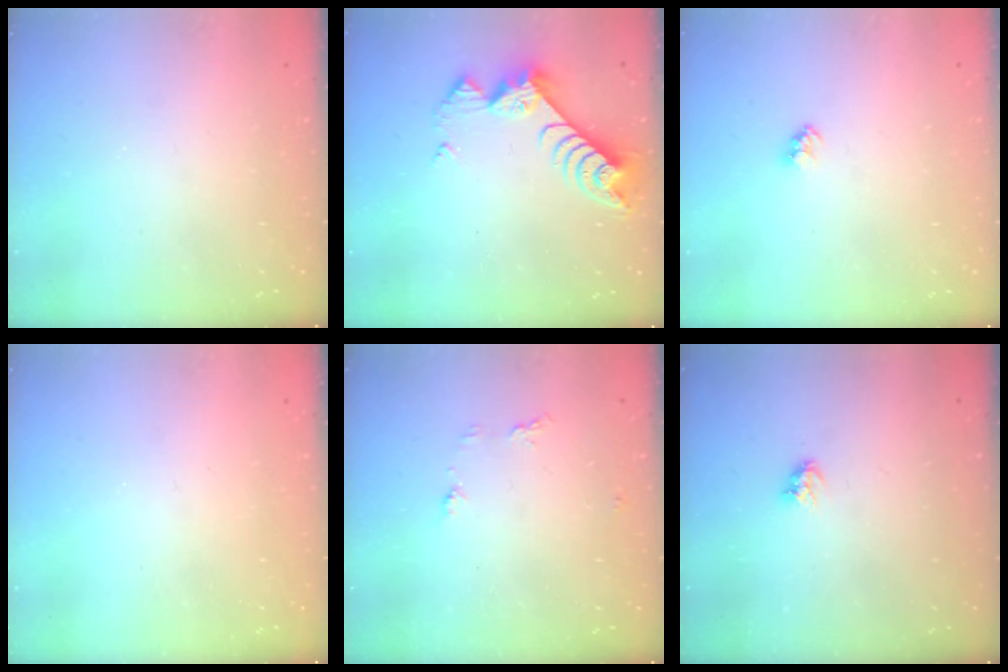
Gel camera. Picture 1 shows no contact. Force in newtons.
{"total": 9.0, "press": 9.0, "slide": 0.6}
{"total": 2.5, "press": 2.5, "slide": 0.1}
{"total": 0.0}
{"total": 4.8, "press": 4.7, "slide": 0.5}
{"total": 3.4, "press": 3.4, "slide": 0.4}